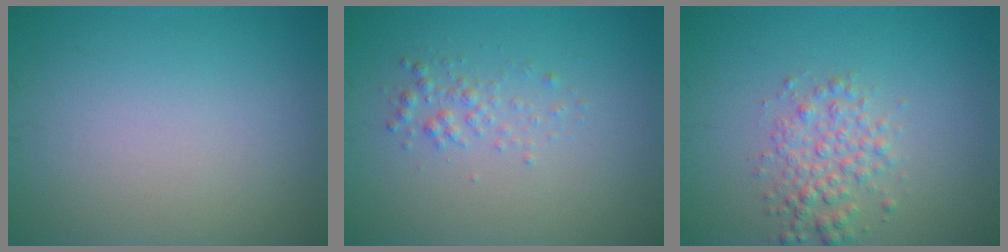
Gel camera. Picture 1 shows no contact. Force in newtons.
{"total": 1.5, "press": 1.5, "slide": 0.1}
{"total": 2.9, "press": 2.9, "slide": 0.0}